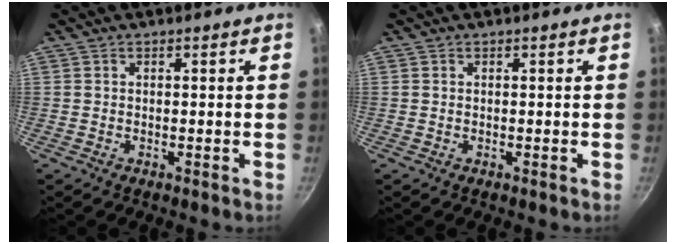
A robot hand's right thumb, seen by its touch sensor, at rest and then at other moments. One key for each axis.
{"total": 0.0}